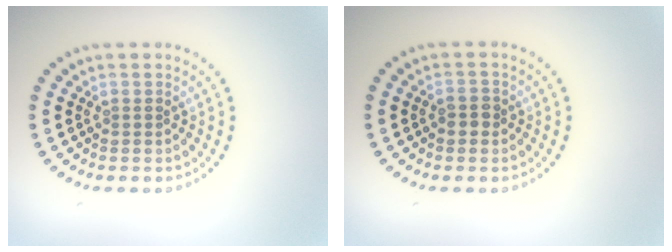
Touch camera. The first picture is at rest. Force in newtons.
{"total": 1.5, "press": 1.5, "slide": 0.4}